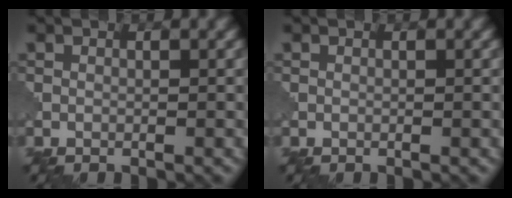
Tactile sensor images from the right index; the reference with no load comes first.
{"total": 0.0}